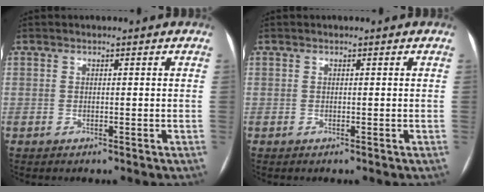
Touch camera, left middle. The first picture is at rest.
{"total": 0.0}